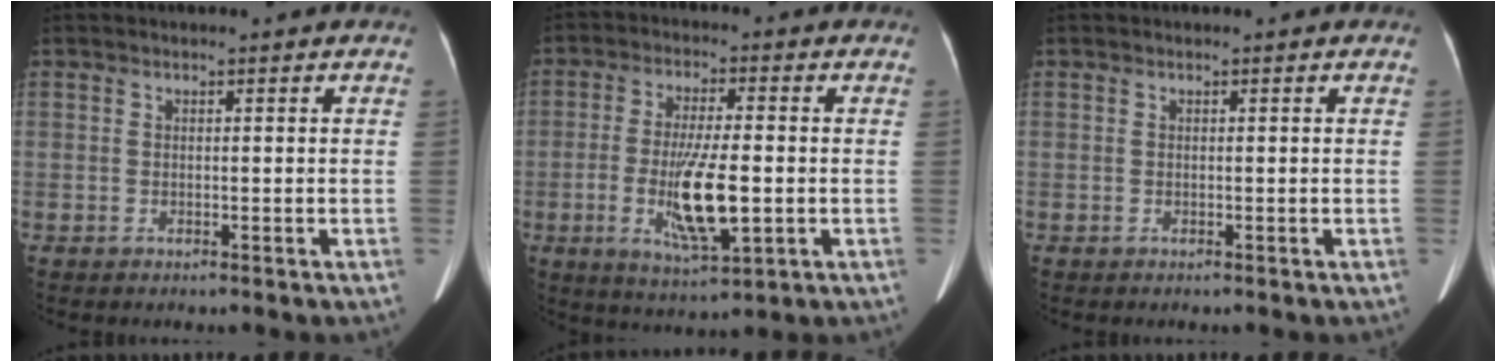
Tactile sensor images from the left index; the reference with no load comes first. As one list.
[{"total": 10.4, "force": [-2.1, 2.1, 10.0], "torque": [-0.192, -0.017, -0.031]}, {"total": 0.0}]